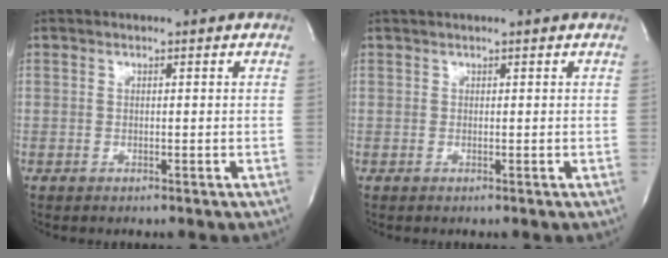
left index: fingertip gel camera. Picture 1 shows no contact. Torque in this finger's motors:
{"motor_torque": [0.13, -0.07, -0.02, 0.00]}